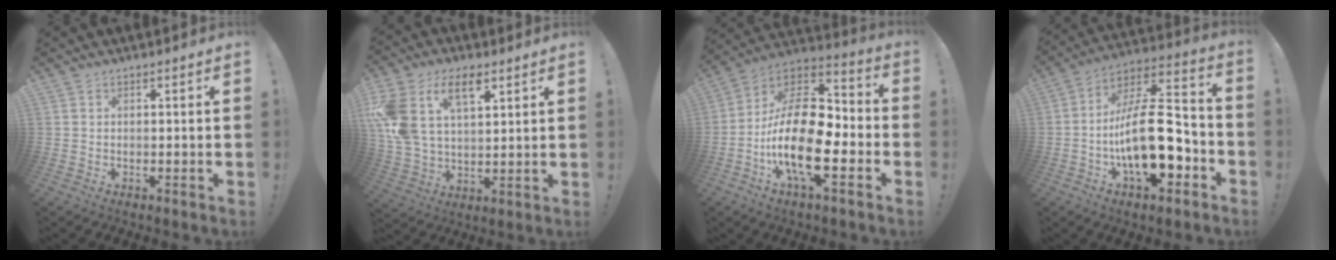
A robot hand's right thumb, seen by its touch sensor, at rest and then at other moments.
{"total": 15.0, "force": [7.4, 8.9, 9.5], "torque": [-0.198, -0.024, 0.136]}
{"total": 22.2, "force": [-5.5, 10.6, 18.7], "torque": [-0.361, 0.021, -0.086]}
{"total": 21.6, "force": [-5.3, 9.6, 18.6], "torque": [-0.322, 0.031, -0.084]}